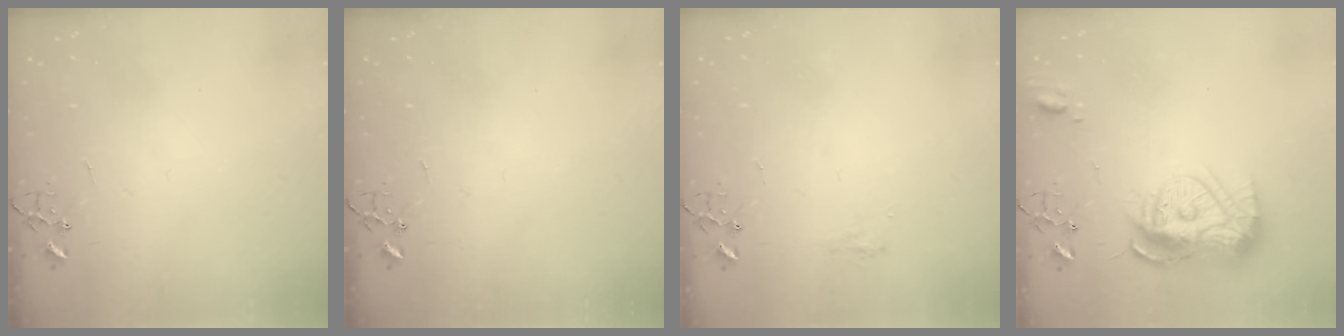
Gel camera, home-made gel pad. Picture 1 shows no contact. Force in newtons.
{"total": 0.0}
{"total": 5.9, "press": 5.9, "slide": 0.7}
{"total": 14.3, "press": 14.2, "slide": 1.2}